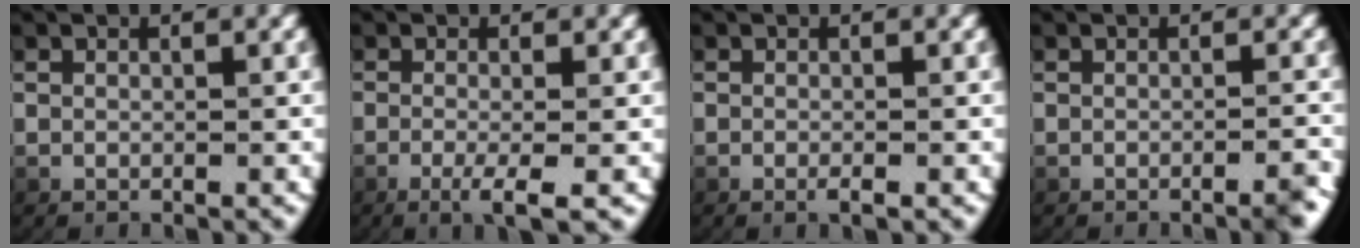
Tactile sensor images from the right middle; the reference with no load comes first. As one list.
[{"total": 3.5, "force": [-1.5, 0.6, 3.1], "torque": [-0.064, -0.014, -0.017]}, {"total": 1.3, "force": [-0.9, 0.4, 0.9], "torque": [-0.019, 0.005, -0.016]}, {"total": 1.4, "force": [-1.2, -0.3, 0.8], "torque": [-0.013, 0.003, -0.022]}]